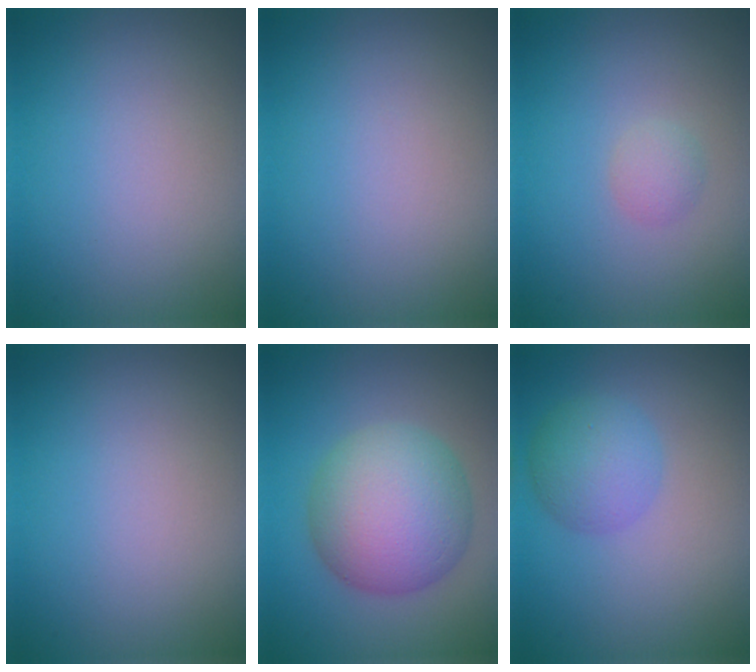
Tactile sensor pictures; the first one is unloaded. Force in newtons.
{"total": 0.0}
{"total": 1.2, "press": 1.2, "slide": 0.0}
{"total": 0.0}
{"total": 8.4, "press": 8.4, "slide": 0.1}
{"total": 3.7, "press": 3.7, "slide": 0.0}